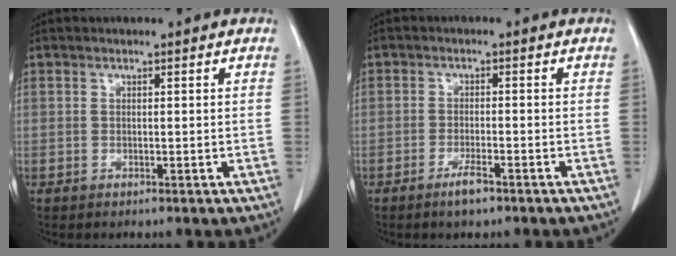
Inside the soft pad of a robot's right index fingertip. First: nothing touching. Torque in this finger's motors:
{"motor_torque": [0.24, -0.16, 0.13, 0.04]}